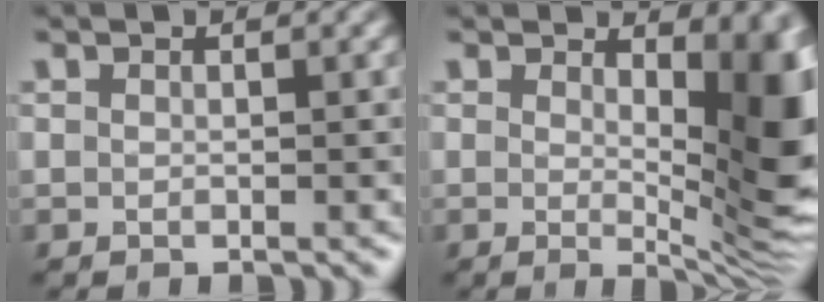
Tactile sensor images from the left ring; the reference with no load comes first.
{"total": 10.0, "force": [1.2, 3.7, 9.2], "torque": [-0.092, -0.011, 0.024]}